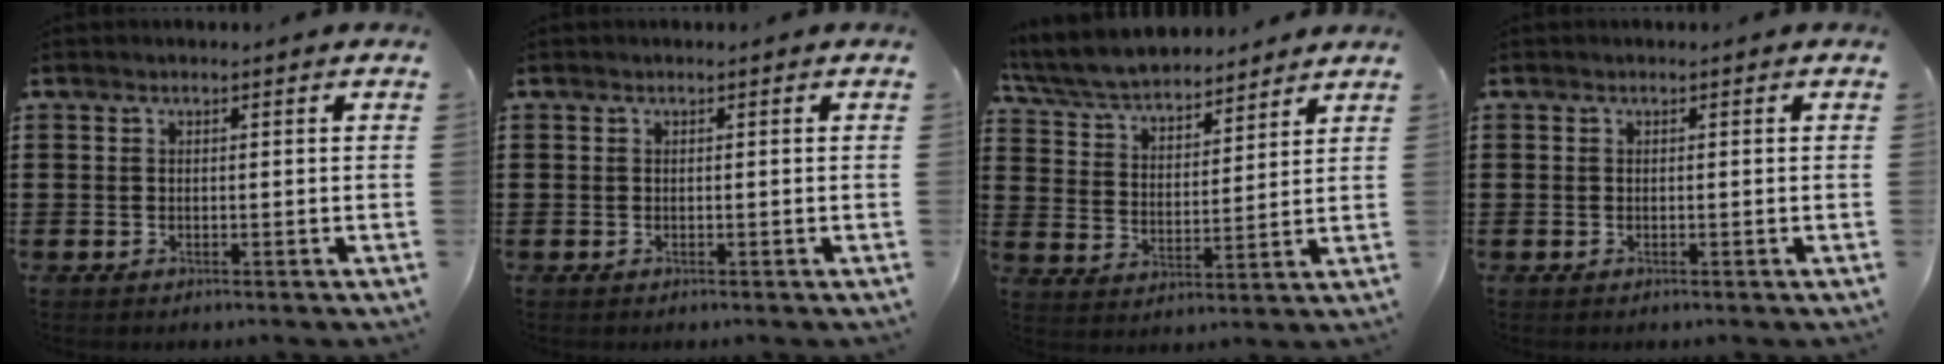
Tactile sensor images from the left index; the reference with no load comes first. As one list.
[{"total": 0.0}, {"total": 6.7, "force": [6.3, 1.1, 1.8], "torque": [-0.064, -0.033, 0.111]}, {"total": 0.0}]